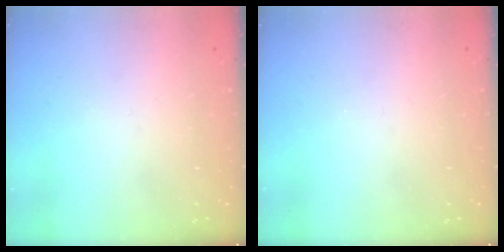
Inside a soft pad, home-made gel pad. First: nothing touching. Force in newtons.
{"total": 0.0}